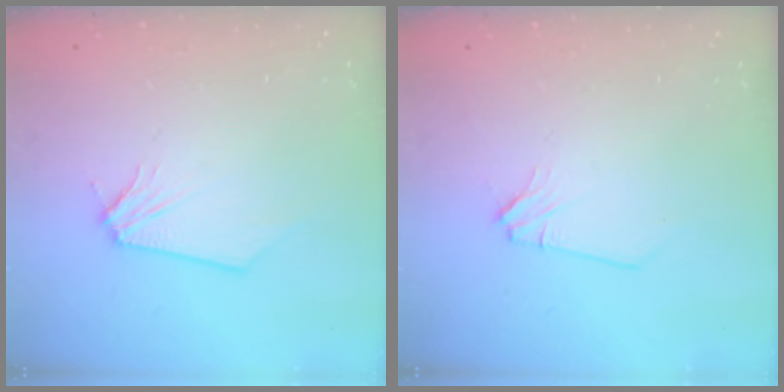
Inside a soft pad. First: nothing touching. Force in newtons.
{"total": 1.1, "press": 1.1, "slide": 0.1}